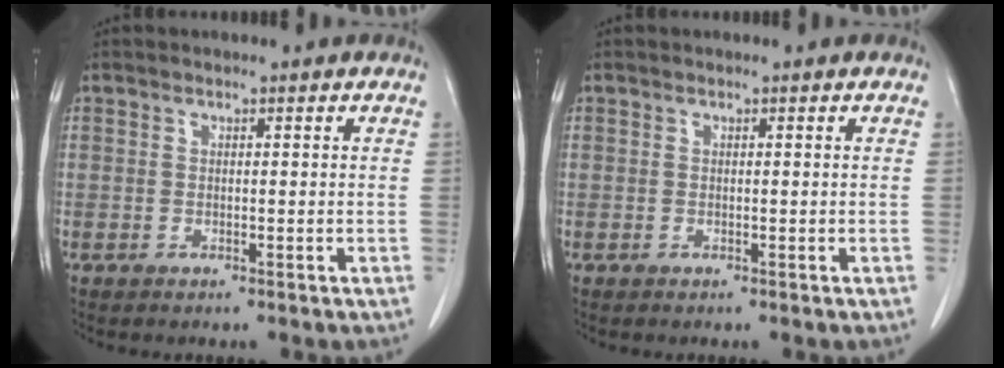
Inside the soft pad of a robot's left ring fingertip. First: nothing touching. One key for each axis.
{"total": 0.0}